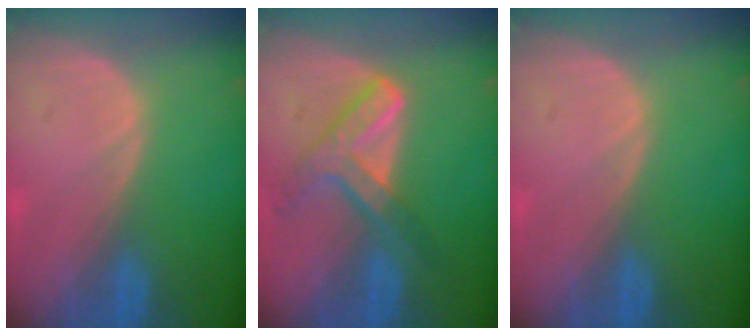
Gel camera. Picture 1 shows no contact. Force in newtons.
{"total": 7.2, "press": 6.2, "slide": 3.8}
{"total": 0.0}